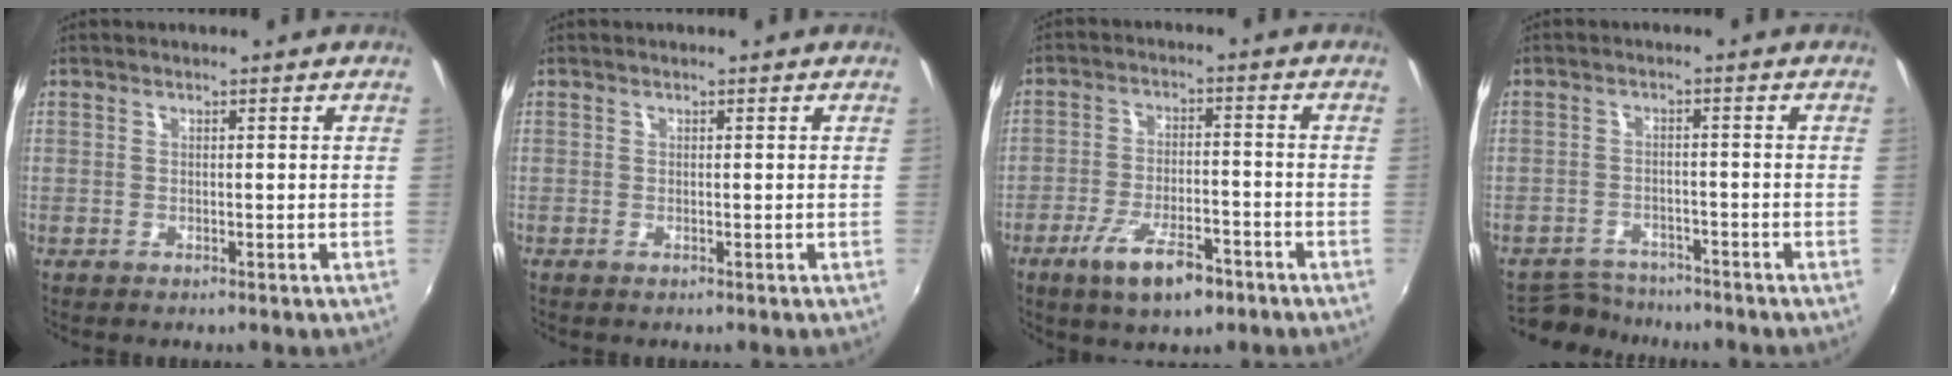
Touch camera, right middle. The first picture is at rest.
{"total": 0.0}
{"total": 9.8, "force": [-6.0, 3.4, 6.9], "torque": [-0.148, -0.016, -0.101]}
{"total": 6.4, "force": [-6.0, 2.2, 0.6], "torque": [-0.029, 0.002, -0.099]}